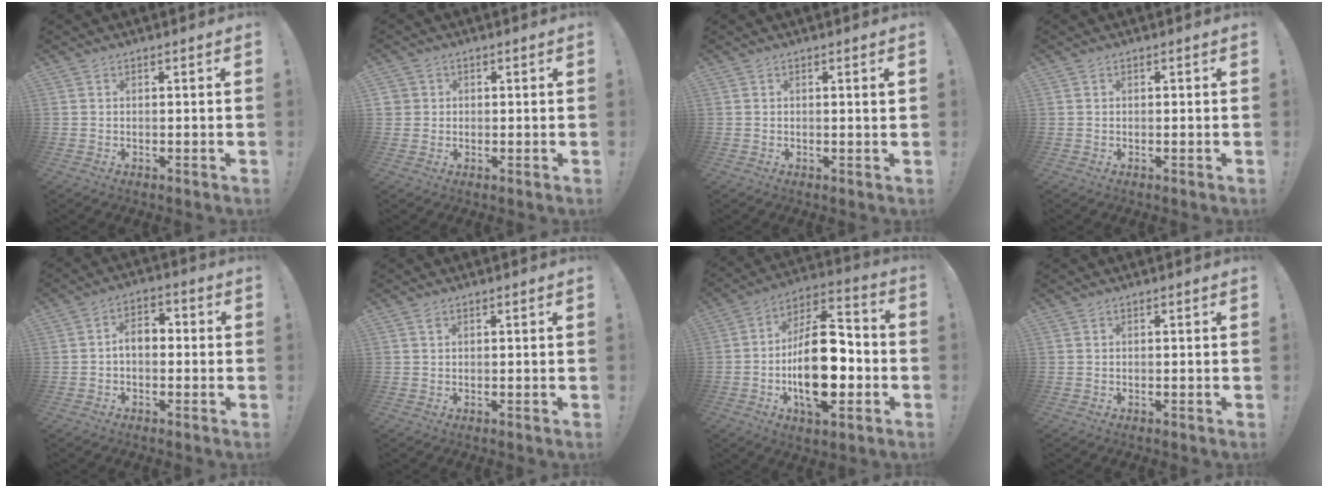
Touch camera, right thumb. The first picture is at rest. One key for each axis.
{"total": 2.5, "fx": 0.4, "fy": 2.4, "fz": 0.2, "tx": -0.005, "ty": 0.004, "tz": 0.008}
{"total": 1.5, "fx": 0.6, "fy": -0.3, "fz": 1.3, "tx": -0.012, "ty": -0.006, "tz": 0.006}
{"total": 0.0}
{"total": 6.0, "fx": -0.2, "fy": 3.8, "fz": 4.7, "tx": -0.072, "ty": 0.008, "tz": -0.006}
{"total": 0.8, "fx": 0.5, "fy": 0.5, "fz": 0.4, "tx": 0.000, "ty": -0.002, "tz": 0.008}
{"total": 21.9, "fx": -4.8, "fy": 10.9, "fz": 18.4, "tx": -0.318, "ty": 0.023, "tz": -0.074}
{"total": 0.0}